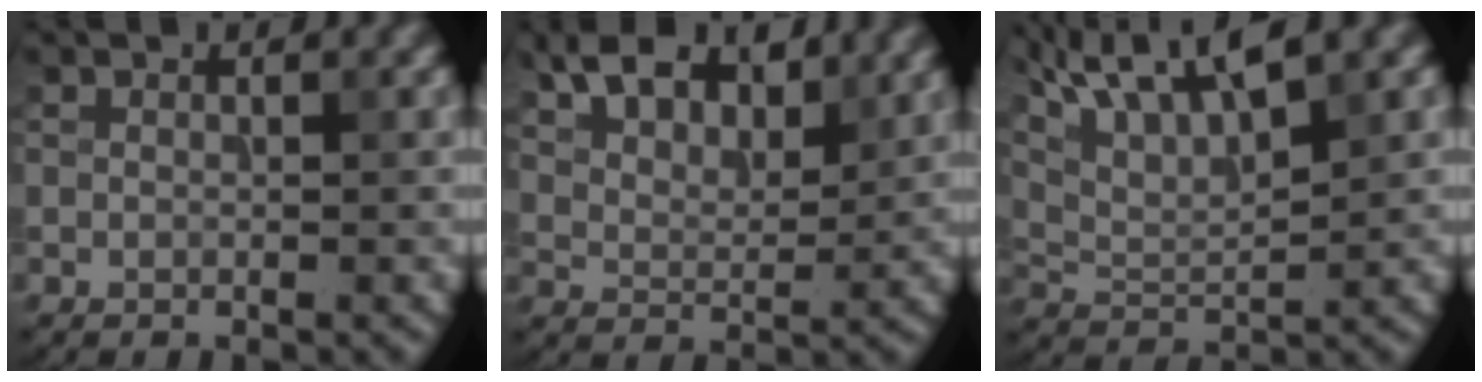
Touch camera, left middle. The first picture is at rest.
{"total": 6.5, "force": [4.6, 3.1, 3.4], "torque": [-0.072, 0.004, 0.077]}
{"total": 8.6, "force": [5.5, 2.4, 6.1], "torque": [-0.121, 0.018, 0.100]}